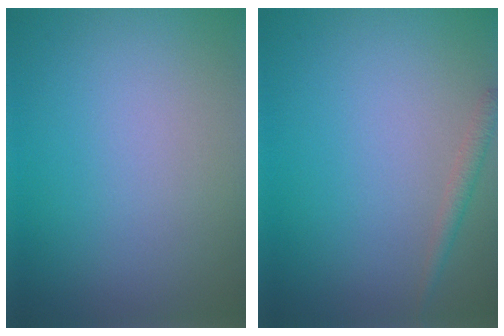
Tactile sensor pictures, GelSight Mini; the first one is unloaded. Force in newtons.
{"total": 1.3, "press": 1.3, "slide": 0.1}